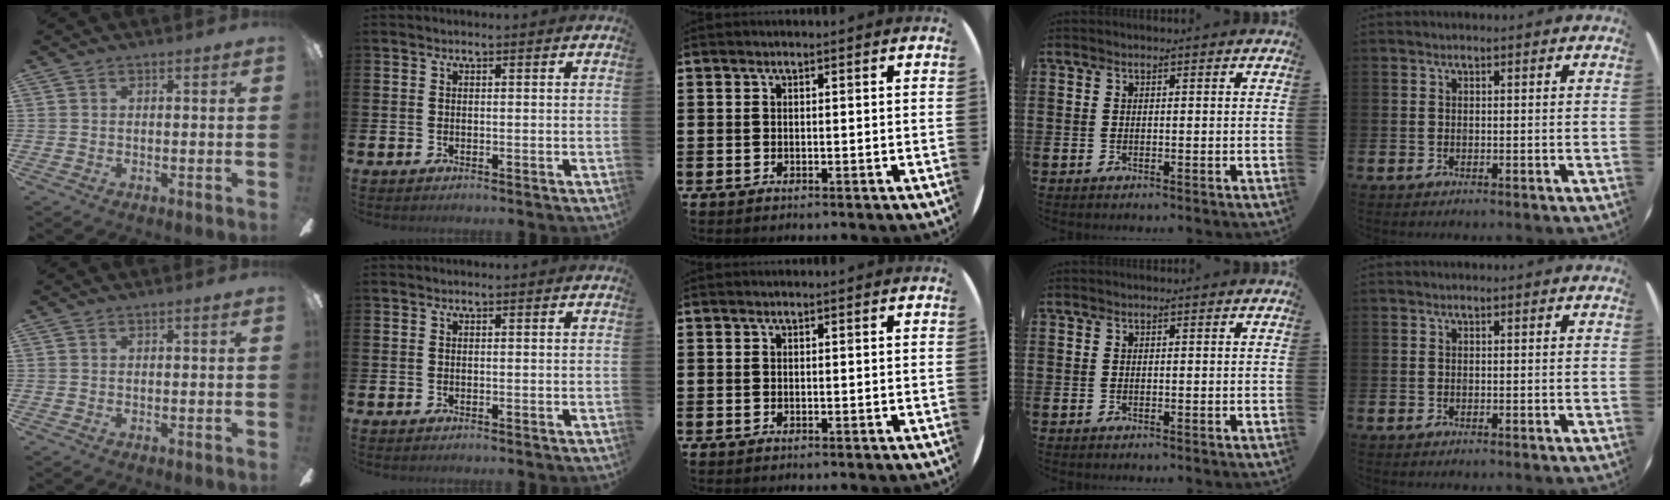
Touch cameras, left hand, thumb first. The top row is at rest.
{}